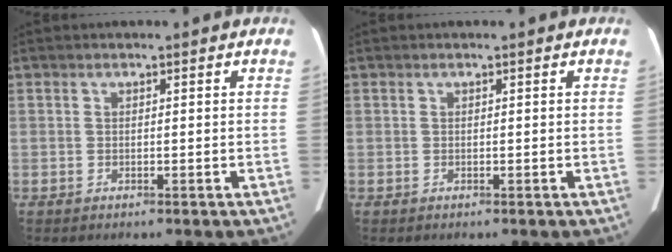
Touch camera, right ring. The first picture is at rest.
{"total": 0.0}